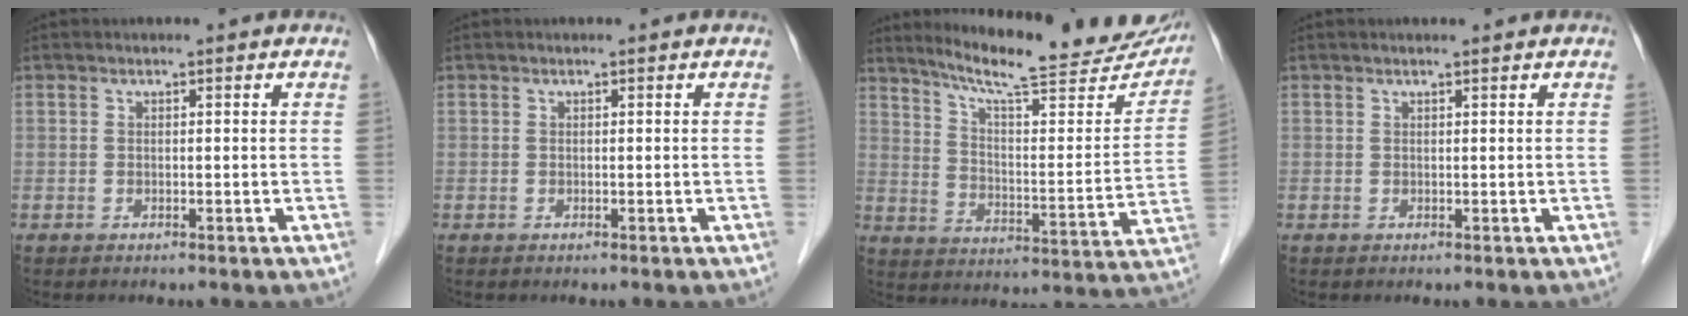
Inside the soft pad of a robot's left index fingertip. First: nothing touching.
{"total": 0.0}
{"total": 24.4, "force": [21.4, 3.2, 11.4], "torque": [-0.166, -0.052, 0.282]}
{"total": 0.7, "force": [0.5, -0.1, 0.4], "torque": [-0.008, 0.003, 0.011]}